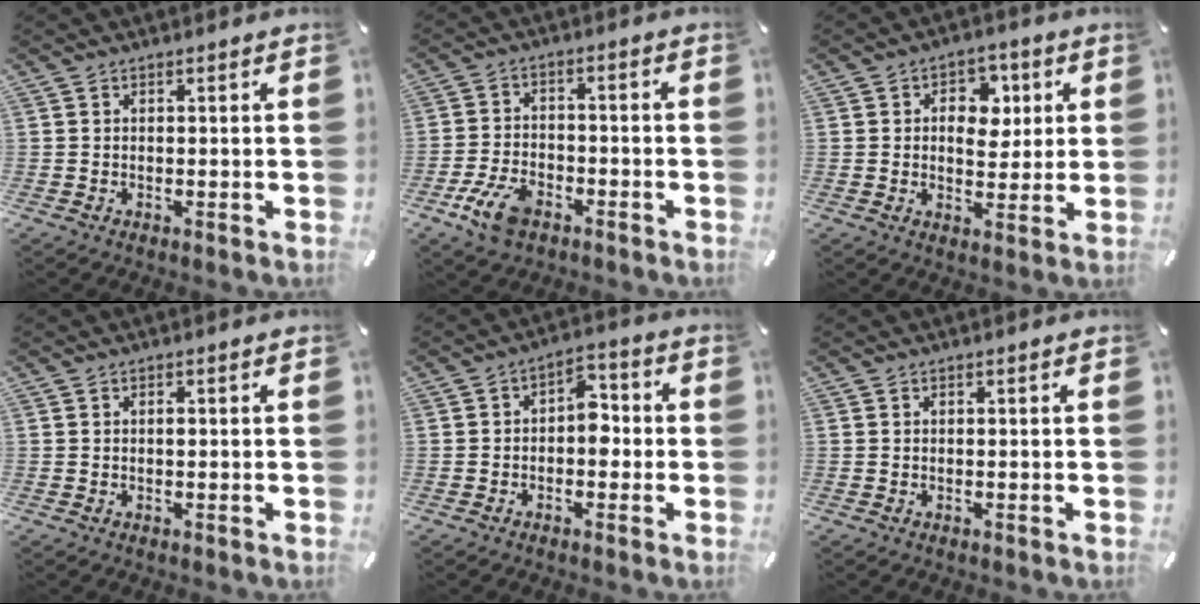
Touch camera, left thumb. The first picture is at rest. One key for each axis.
{"total": 8.8, "fx": -5.0, "fy": 4.8, "fz": 5.3, "tx": -0.116, "ty": 0.017, "tz": -0.093}
{"total": 8.2, "fx": 1.5, "fy": 6.2, "fz": 5.1, "tx": -0.056, "ty": -0.004, "tz": 0.018}
{"total": 0.6, "fx": 0.0, "fy": 0.3, "fz": 0.5, "tx": -0.011, "ty": -0.002, "tz": 0.000}
{"total": 6.5, "fx": -1.0, "fy": 4.2, "fz": 4.9, "tx": -0.064, "ty": 0.011, "tz": -0.024}
{"total": 0.0}